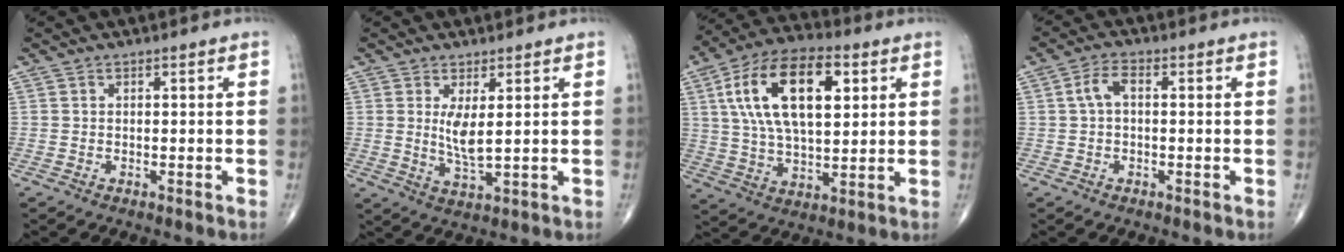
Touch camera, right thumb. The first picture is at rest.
{"total": 4.9, "force": [1.2, 1.2, 4.6], "torque": [-0.089, -0.023, 0.030]}
{"total": 19.6, "force": [5.8, 9.6, 16.1], "torque": [-0.280, 0.001, 0.098]}
{"total": 3.6, "force": [0.3, 1.9, 3.1], "torque": [-0.062, 0.012, 0.001]}